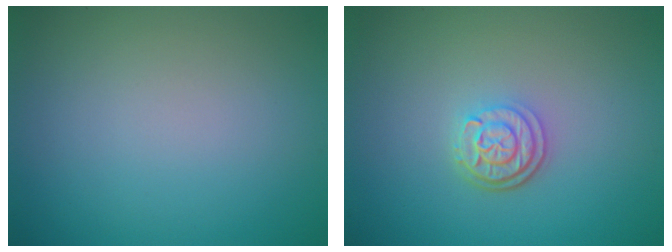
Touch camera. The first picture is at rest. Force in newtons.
{"total": 3.0, "press": 2.5, "slide": 1.6}